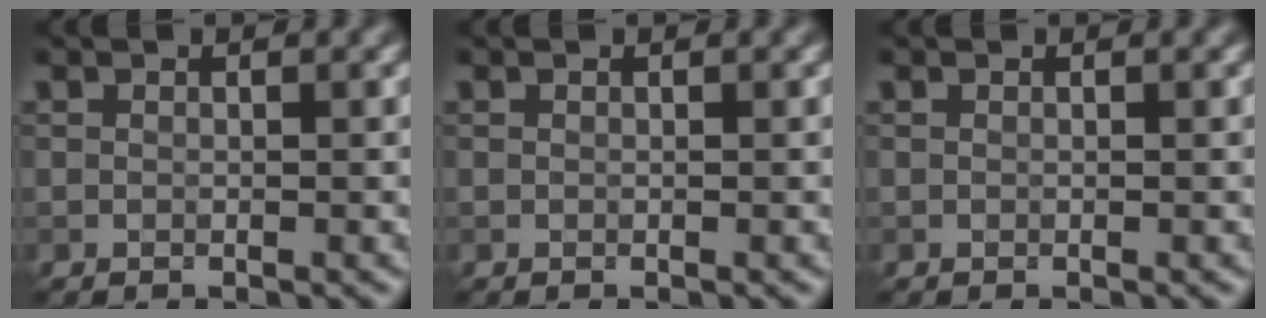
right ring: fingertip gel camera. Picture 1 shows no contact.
{"total": 0.0}
{"total": 0.0}